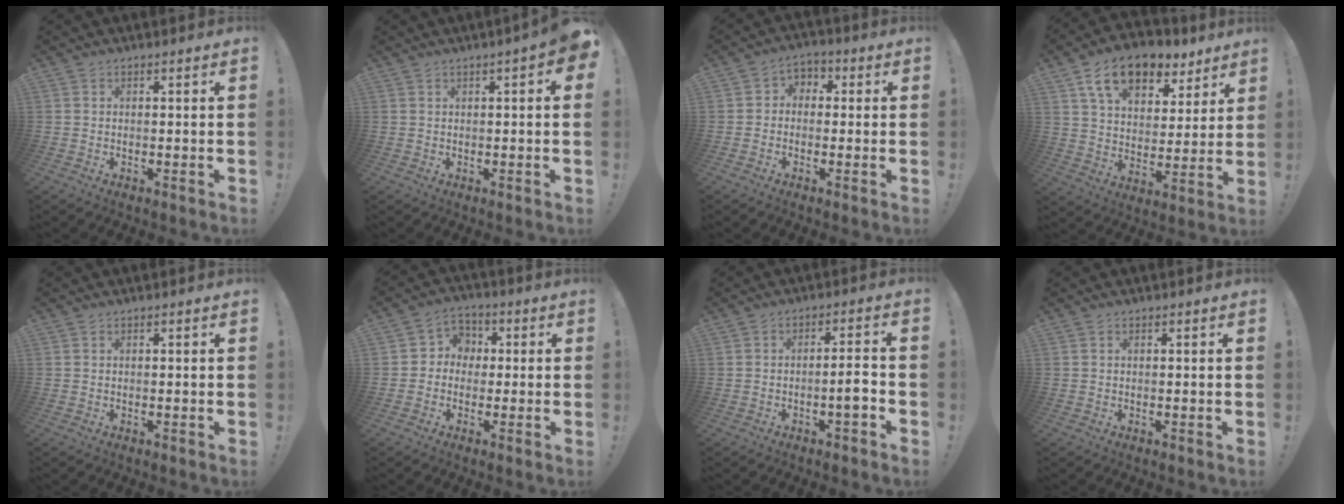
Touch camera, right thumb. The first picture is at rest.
{"total": 2.9, "force": [0.8, 0.2, 2.8], "torque": [-0.040, -0.007, 0.012]}
{"total": 4.0, "force": [-1.7, 3.3, 1.6], "torque": [-0.026, 0.018, -0.029]}
{"total": 15.4, "force": [9.7, 9.0, 7.9], "torque": [-0.125, -0.050, 0.174]}
{"total": 0.0}
{"total": 5.8, "force": [-1.0, 5.5, 1.7], "torque": [-0.030, 0.019, -0.013]}
{"total": 5.4, "force": [-2.2, 1.1, 4.8], "torque": [-0.073, 0.010, -0.036]}
{"total": 0.0}